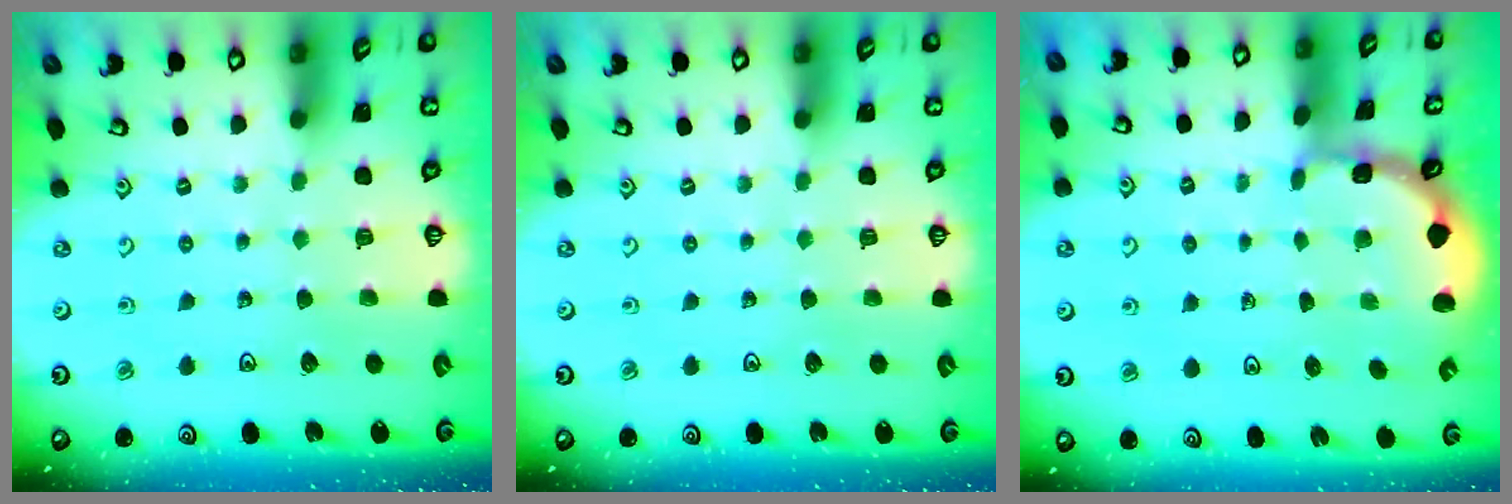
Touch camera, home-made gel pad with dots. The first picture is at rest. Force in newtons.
{"total": 0.0}
{"total": 1.2, "press": 1.2, "slide": 0.3}